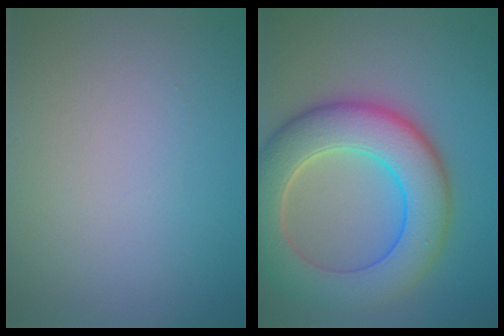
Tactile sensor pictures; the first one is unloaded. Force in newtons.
{"total": 9.2, "press": 9.2, "slide": 0.6}